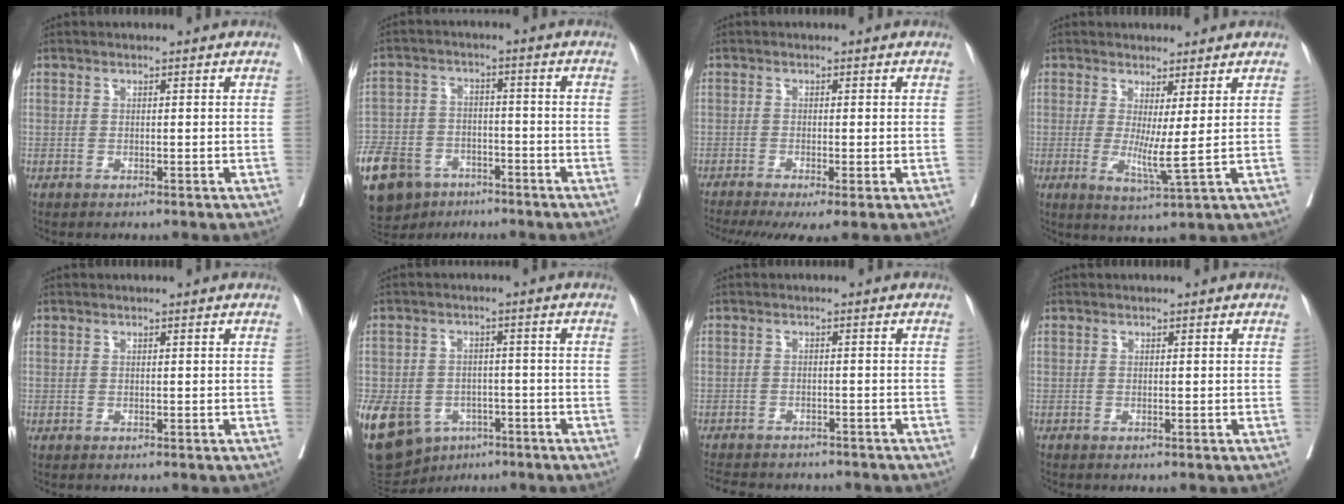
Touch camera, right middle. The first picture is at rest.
{"total": 18.3, "force": [-11.5, 11.4, 8.5], "torque": [-0.231, -0.016, -0.187]}
{"total": 8.3, "force": [-5.8, 1.4, 5.7], "torque": [-0.090, -0.017, -0.096]}
{"total": 4.8, "force": [0.4, -0.4, 4.7], "torque": [-0.083, -0.020, 0.014]}
{"total": 0.0}
{"total": 25.4, "force": [-11.3, 19.2, 12.1], "torque": [-0.367, -0.020, -0.165]}
{"total": 13.0, "force": [-11.3, 4.3, 4.7], "torque": [-0.095, -0.002, -0.142]}
{"total": 0.0}